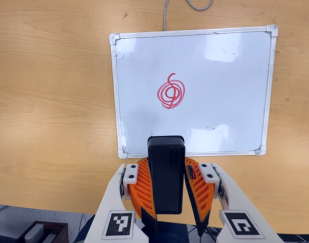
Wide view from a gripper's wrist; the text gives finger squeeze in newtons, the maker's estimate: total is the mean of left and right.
{"total": 11.6, "left": 9.2, "right": 14.0}